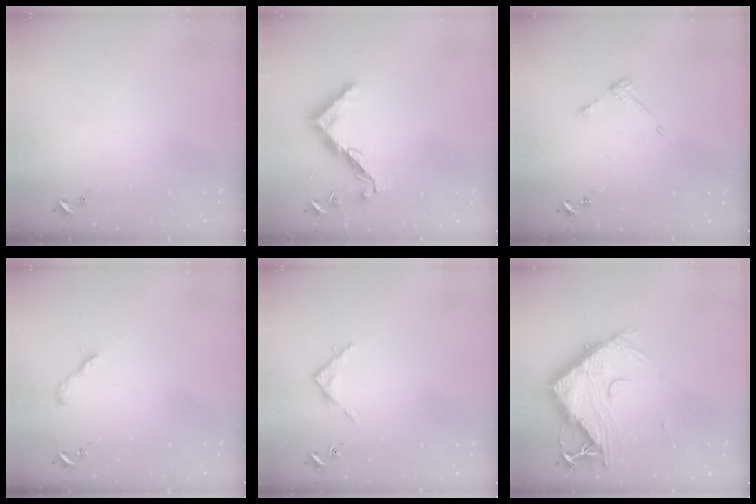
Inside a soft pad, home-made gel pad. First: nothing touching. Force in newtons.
{"total": 10.9, "press": 10.9, "slide": 0.4}
{"total": 3.6, "press": 3.6, "slide": 0.5}
{"total": 2.2, "press": 2.2, "slide": 0.2}
{"total": 3.6, "press": 3.6, "slide": 0.3}
{"total": 13.2, "press": 13.1, "slide": 1.4}